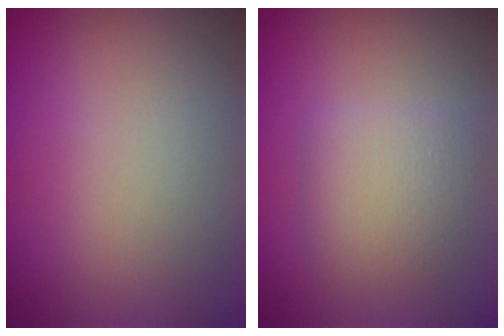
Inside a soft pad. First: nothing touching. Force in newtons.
{"total": 2.9, "press": 2.9, "slide": 0.1}